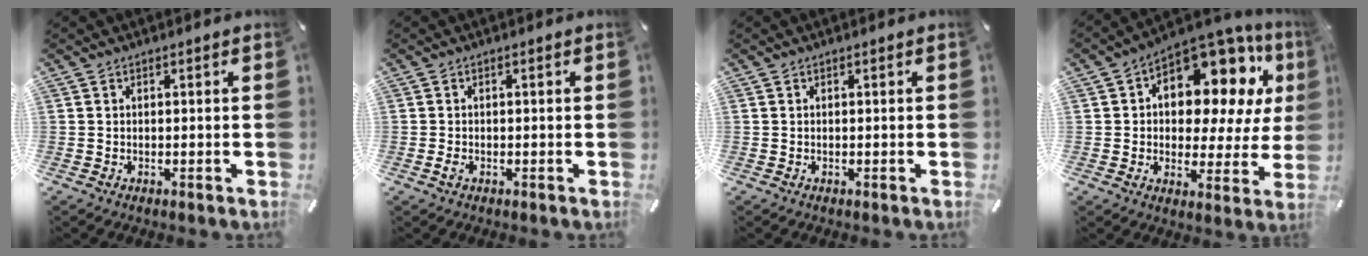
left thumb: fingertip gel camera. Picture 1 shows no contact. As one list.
[{"total": 1.4, "force": [-0.5, 0.7, 1.1], "torque": [-0.019, 0.001, -0.010]}, {"total": 0.0}, {"total": 13.4, "force": [6.8, 8.4, 7.8], "torque": [-0.111, -0.068, 0.119]}]